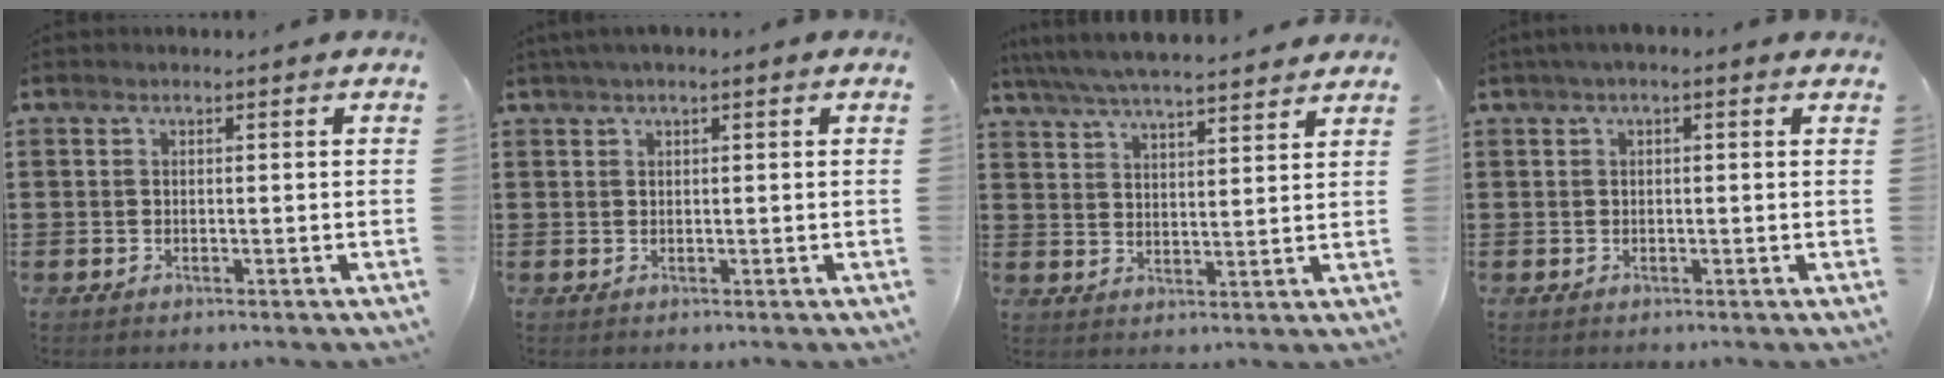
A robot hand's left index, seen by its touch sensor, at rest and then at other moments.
{"total": 1.2, "force": [0.6, 0.2, 1.0], "torque": [-0.020, 0.002, 0.011]}
{"total": 5.8, "force": [5.5, 0.3, 1.8], "torque": [-0.056, -0.022, 0.098]}
{"total": 1.2, "force": [0.1, 0.4, 1.2], "torque": [-0.022, 0.003, 0.002]}